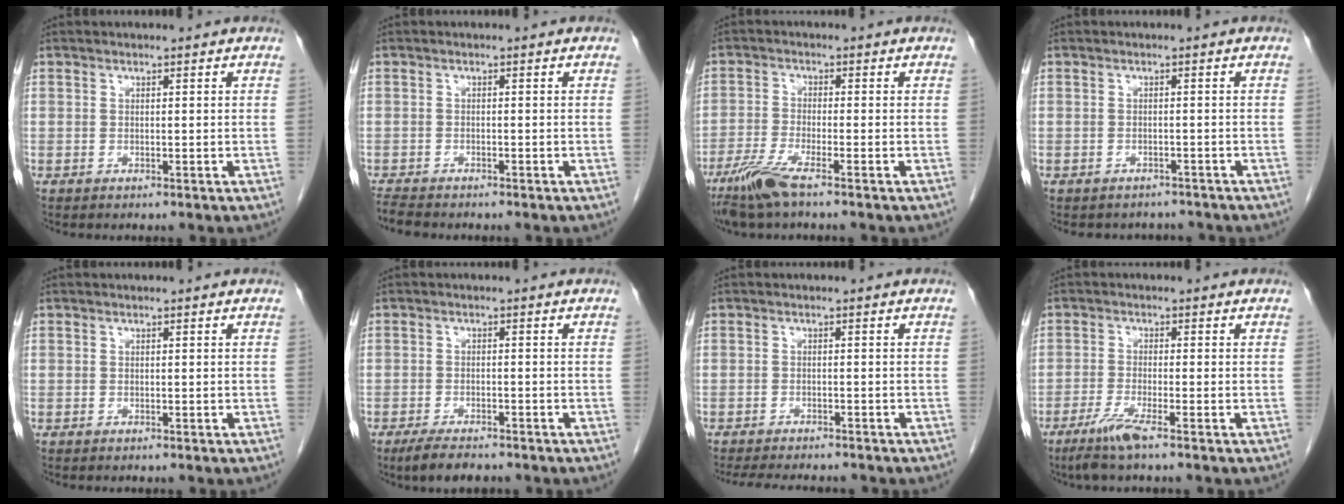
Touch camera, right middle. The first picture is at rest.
{"total": 3.1, "force": [-2.9, 0.5, 1.0], "torque": [-0.018, -0.012, -0.051]}
{"total": 5.7, "force": [-4.1, 0.2, 4.0], "torque": [-0.091, -0.017, -0.083]}
{"total": 4.4, "force": [-3.9, 1.9, 0.2], "torque": [-0.005, 0.006, -0.047]}
{"total": 0.0}
{"total": 4.7, "force": [-3.8, 1.2, 2.5], "torque": [-0.050, -0.009, -0.062]}
{"total": 9.3, "force": [-8.4, 1.9, 3.7], "torque": [-0.058, -0.012, -0.116]}
{"total": 4.4, "force": [-3.0, -0.3, 3.2], "torque": [-0.071, -0.013, -0.064]}